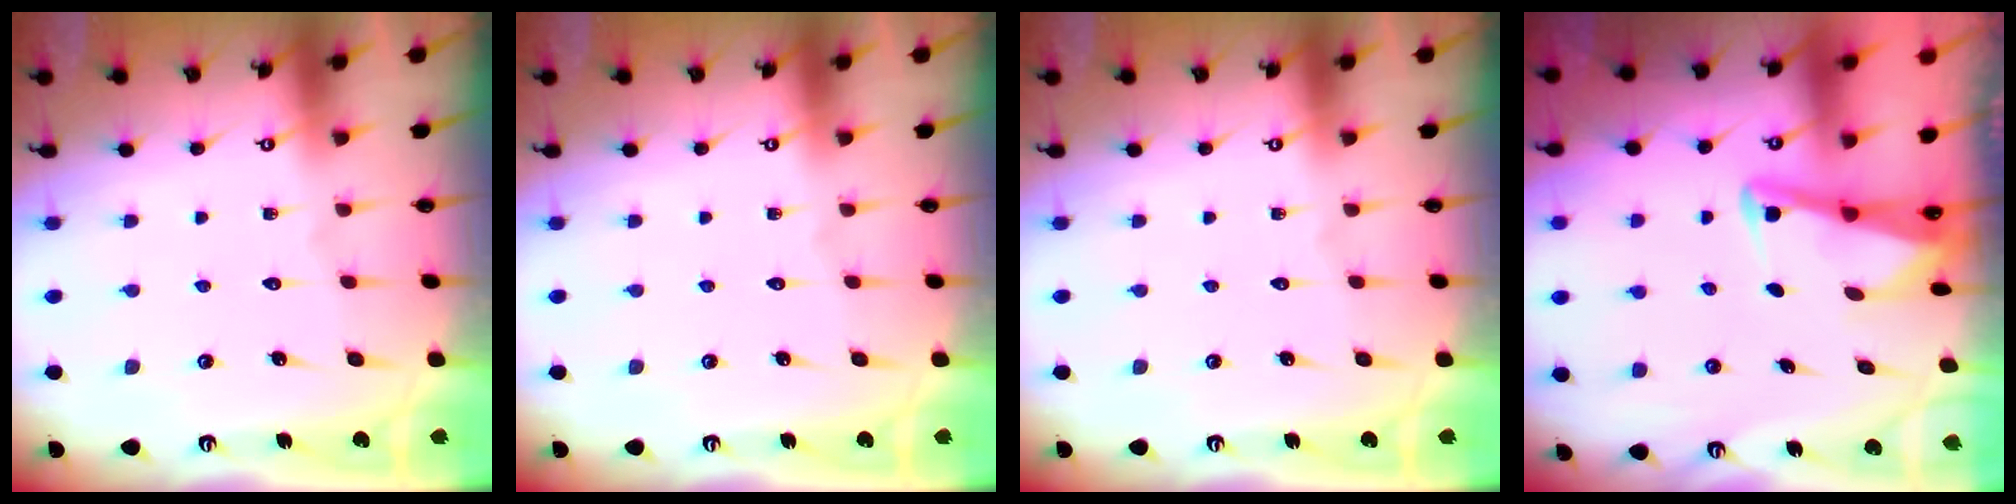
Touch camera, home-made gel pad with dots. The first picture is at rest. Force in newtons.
{"total": 0.0}
{"total": 0.0}
{"total": 2.8, "press": 2.8, "slide": 0.4}